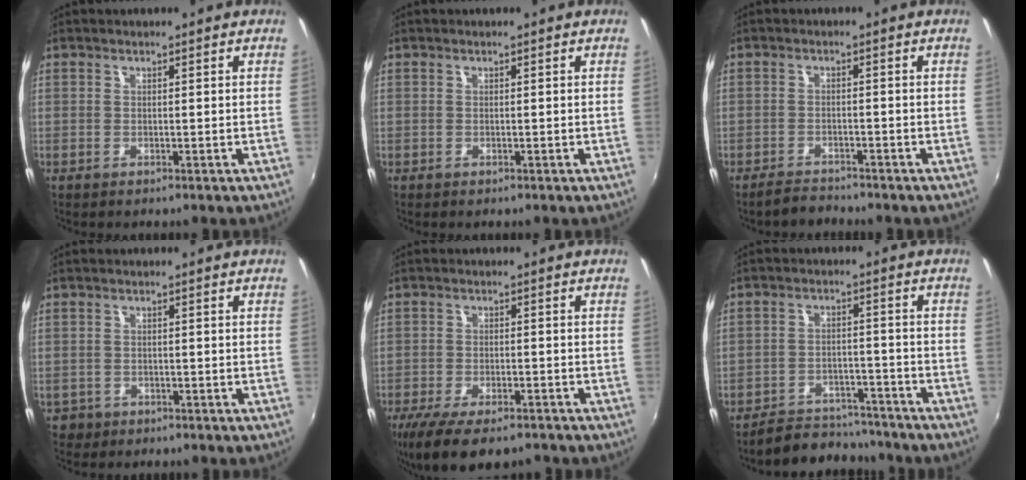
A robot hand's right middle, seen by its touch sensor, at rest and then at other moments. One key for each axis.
{"total": 0.0}
{"total": 2.7, "fx": -2.5, "fy": 0.7, "fz": 0.3, "tx": -0.020, "ty": 0.001, "tz": -0.045}
{"total": 2.9, "fx": -1.4, "fy": 2.4, "fz": 0.7, "tx": -0.024, "ty": -0.001, "tz": -0.020}
{"total": 12.7, "fx": -9.3, "fy": 4.4, "fz": 7.5, "tx": -0.160, "ty": -0.039, "tz": -0.153}
{"total": 9.2, "fx": -8.4, "fy": 3.4, "fz": 1.4, "tx": -0.043, "ty": 0.021, "tz": -0.116}